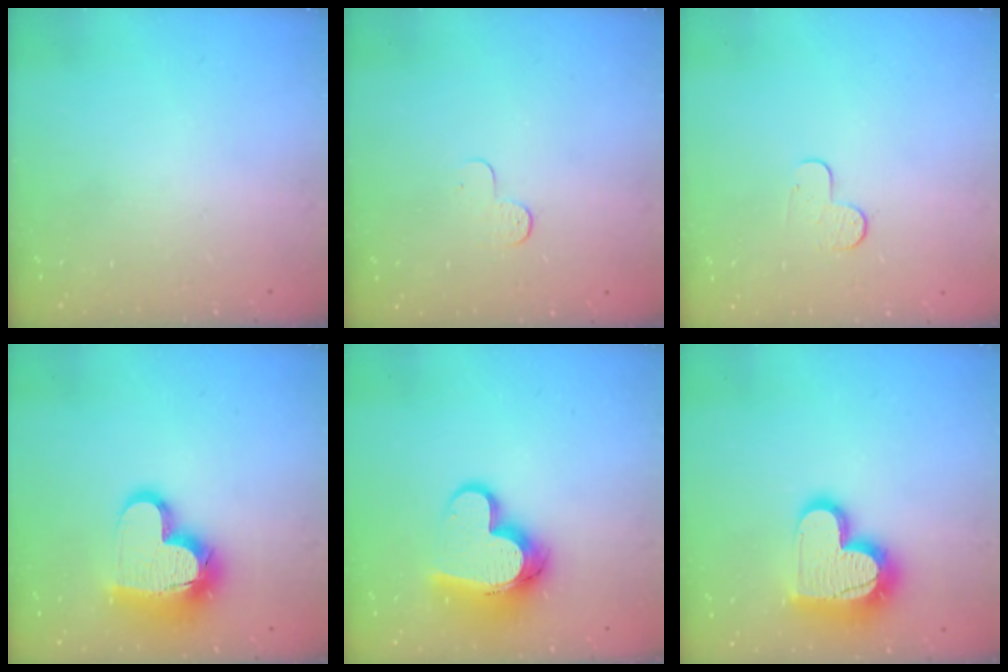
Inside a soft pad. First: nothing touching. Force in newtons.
{"total": 3.2, "press": 3.2, "slide": 0.3}
{"total": 4.8, "press": 4.7, "slide": 0.5}
{"total": 17.2, "press": 17.2, "slide": 1.4}
{"total": 15.0, "press": 14.9, "slide": 1.4}
{"total": 17.9, "press": 17.8, "slide": 1.3}